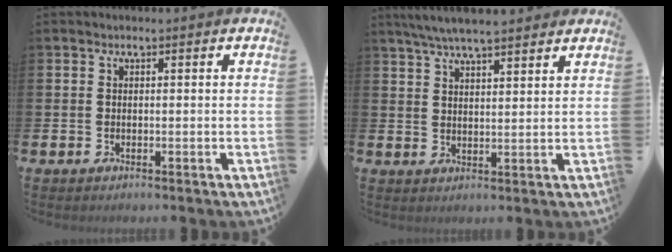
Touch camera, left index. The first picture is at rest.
{"total": 5.9, "force": [5.5, 0.7, 2.0], "torque": [-0.051, -0.016, 0.100]}